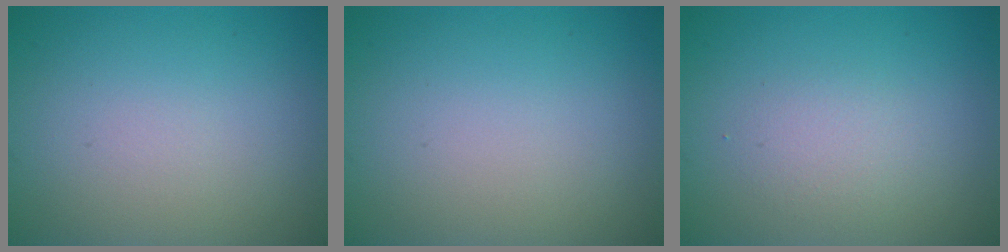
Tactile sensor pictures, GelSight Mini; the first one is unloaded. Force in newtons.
{"total": 0.0}
{"total": 1.7, "press": 1.7, "slide": 0.1}